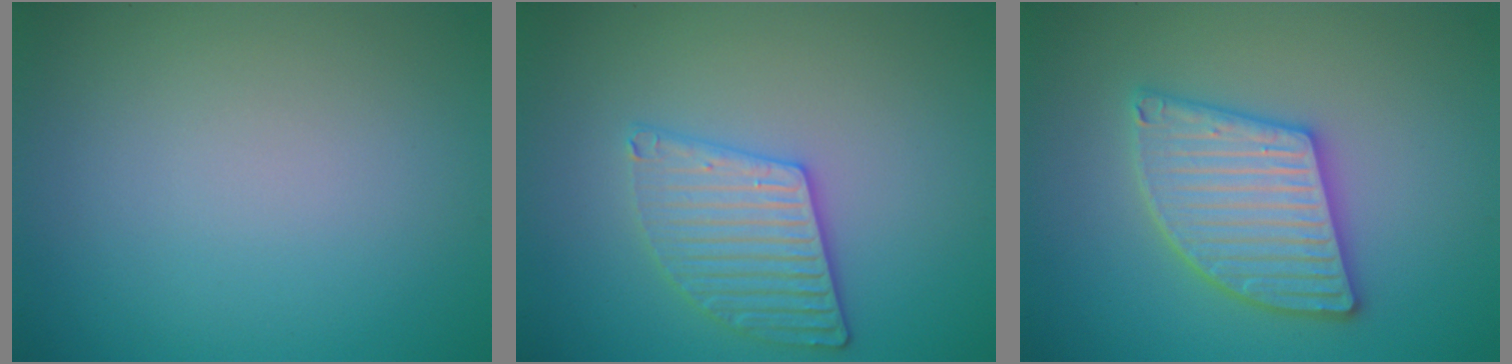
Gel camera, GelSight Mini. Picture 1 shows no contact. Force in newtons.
{"total": 3.4, "press": 3.3, "slide": 1.0}
{"total": 5.5, "press": 5.5, "slide": 0.7}